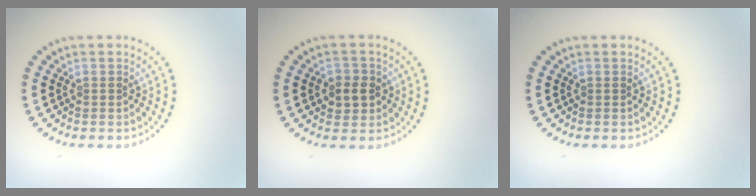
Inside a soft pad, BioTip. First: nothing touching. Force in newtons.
{"total": 2.4, "press": 2.3, "slide": 0.8}
{"total": 0.0}